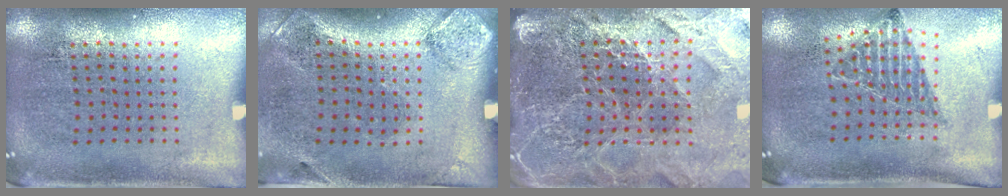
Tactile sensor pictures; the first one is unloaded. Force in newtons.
{"total": 1.9, "press": 1.1, "slide": 1.6}
{"total": 5.0, "press": 4.5, "slide": 2.1}
{"total": 1.0, "press": 0.9, "slide": 0.4}